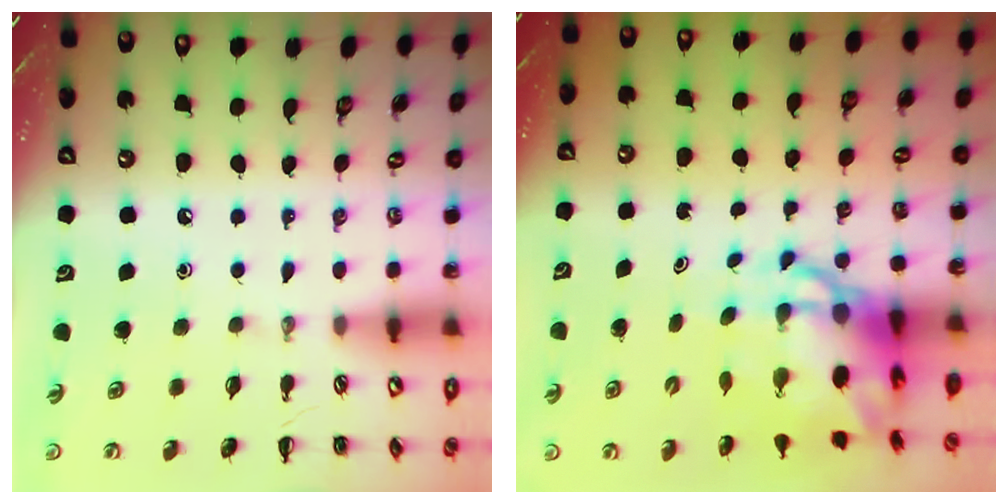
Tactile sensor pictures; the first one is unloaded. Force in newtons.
{"total": 9.2, "press": 8.9, "slide": 2.3}